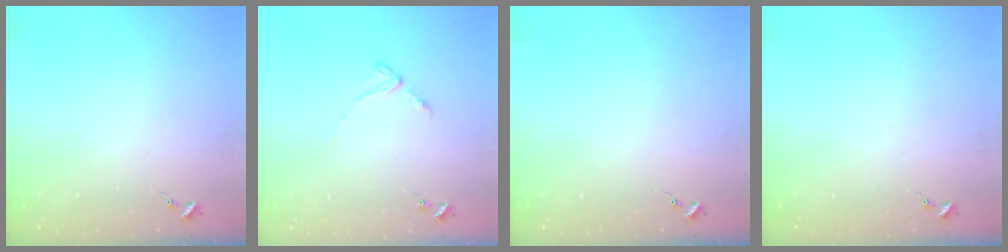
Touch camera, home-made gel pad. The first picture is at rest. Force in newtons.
{"total": 2.7, "press": 2.7, "slide": 0.4}
{"total": 0.0}
{"total": 0.0}